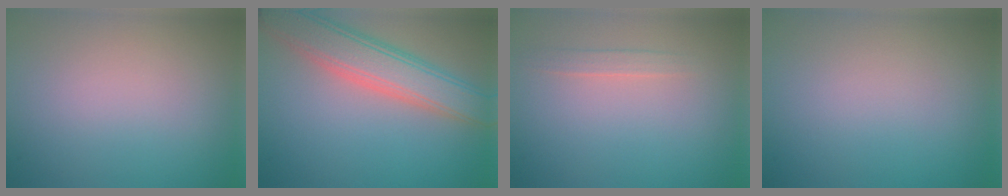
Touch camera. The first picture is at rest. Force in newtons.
{"total": 6.6, "press": 6.6, "slide": 0.4}
{"total": 1.1, "press": 1.1, "slide": 0.2}
{"total": 0.0}